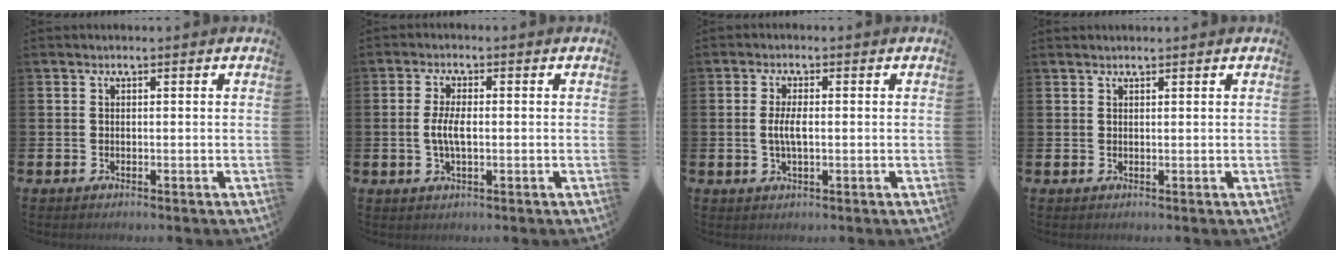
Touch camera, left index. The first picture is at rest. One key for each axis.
{"total": 3.8, "fx": -0.2, "fy": 1.5, "fz": 3.5, "tx": -0.070, "ty": 0.001, "tz": -0.007}
{"total": 3.2, "fx": 0.0, "fy": 1.2, "fz": 2.9, "tx": -0.063, "ty": 0.000, "tz": -0.005}
{"total": 0.8, "fx": 0.8, "fy": 0.0, "fz": 0.2, "tx": -0.003, "ty": 0.001, "tz": 0.014}